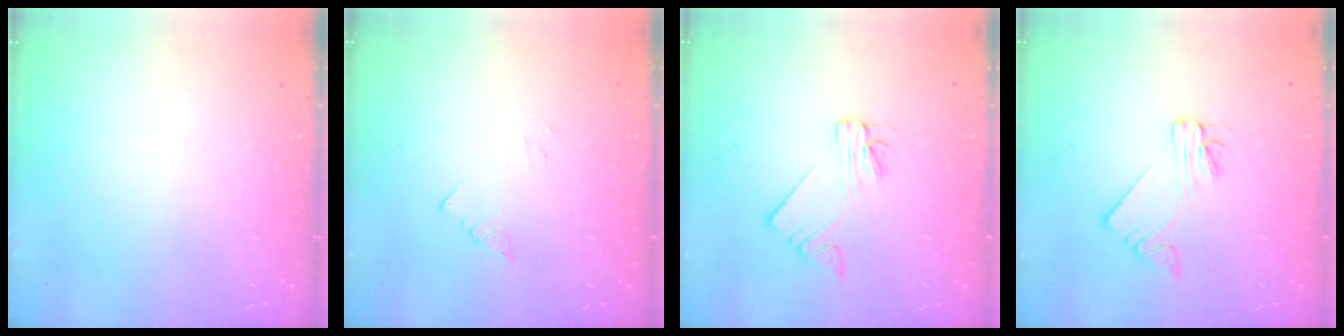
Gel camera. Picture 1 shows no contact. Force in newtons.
{"total": 1.9, "press": 1.9, "slide": 0.2}
{"total": 2.2, "press": 2.2, "slide": 0.1}
{"total": 2.2, "press": 2.2, "slide": 0.1}